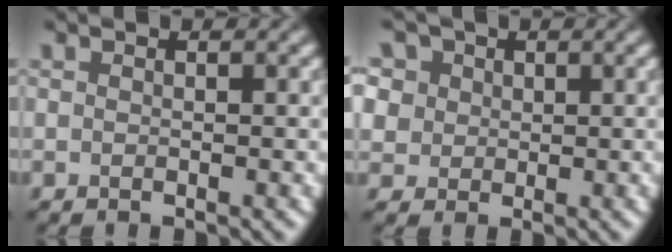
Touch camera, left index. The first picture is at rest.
{"total": 8.8, "force": [4.7, 6.3, 3.9], "torque": [-0.096, 0.025, 0.059]}